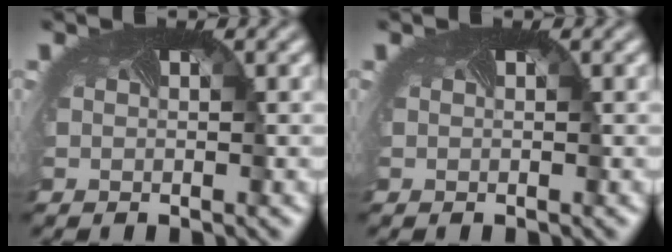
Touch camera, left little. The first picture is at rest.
{"total": 0.0}